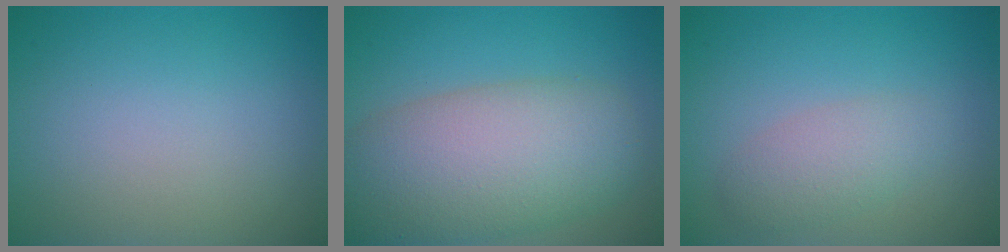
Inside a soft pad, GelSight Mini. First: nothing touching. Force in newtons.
{"total": 9.4, "press": 9.4, "slide": 0.6}
{"total": 2.5, "press": 2.5, "slide": 0.1}